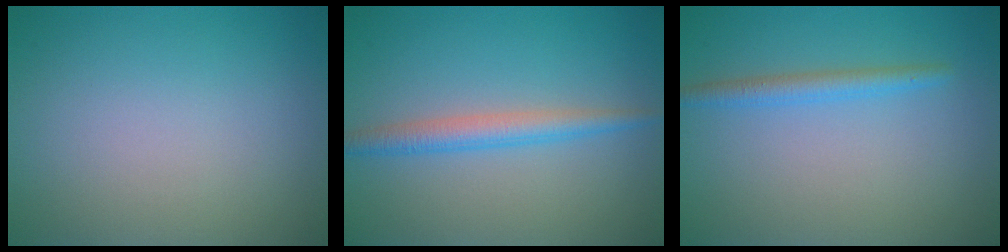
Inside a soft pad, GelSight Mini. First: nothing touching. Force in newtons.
{"total": 2.7, "press": 2.7, "slide": 0.1}
{"total": 1.9, "press": 1.9, "slide": 0.2}